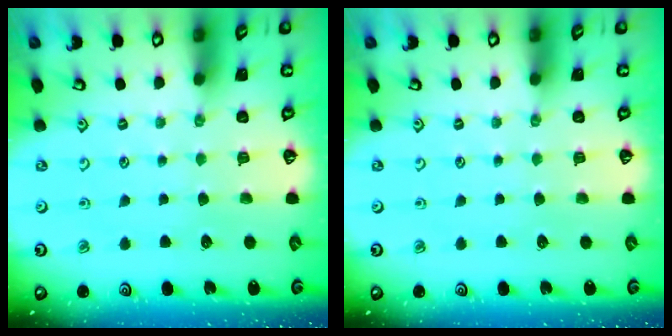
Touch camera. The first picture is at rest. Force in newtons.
{"total": 0.0}